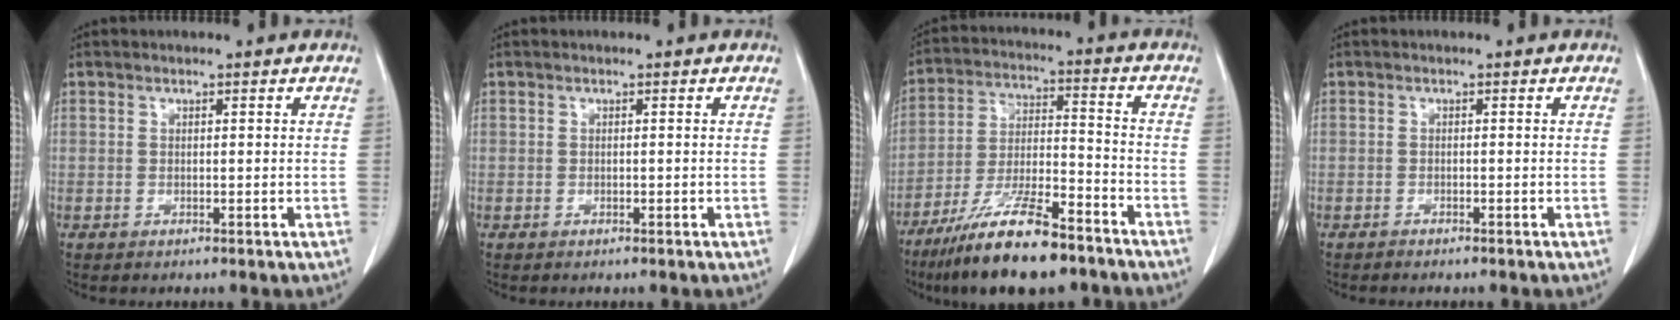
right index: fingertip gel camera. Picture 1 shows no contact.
{"total": 0.0}
{"total": 15.1, "force": [-11.1, 2.8, 9.9], "torque": [-0.196, -0.020, -0.199]}
{"total": 0.9, "force": [-0.8, 0.1, 0.4], "torque": [-0.009, -0.002, -0.010]}